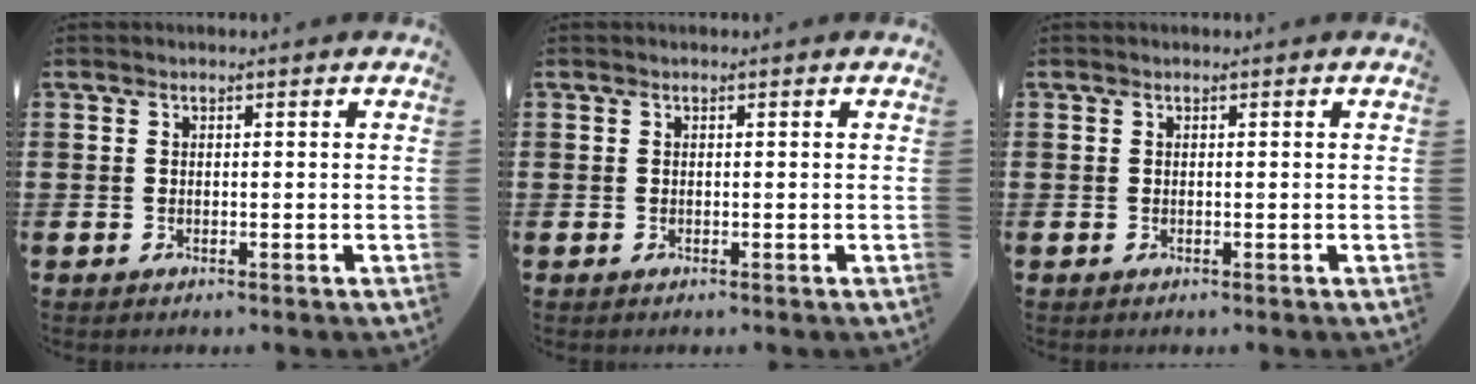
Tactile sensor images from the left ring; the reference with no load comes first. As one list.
[{"total": 0.0}, {"total": 0.0}]